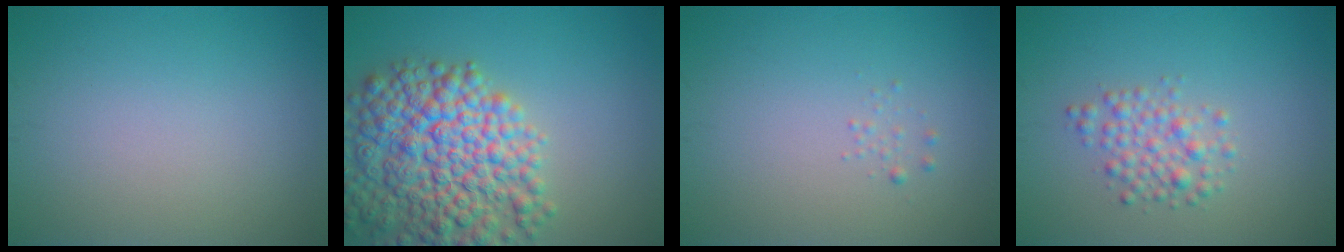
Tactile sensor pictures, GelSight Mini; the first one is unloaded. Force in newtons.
{"total": 10.3, "press": 10.3, "slide": 0.5}
{"total": 0.6, "press": 0.6, "slide": 0.0}
{"total": 2.6, "press": 2.6, "slide": 0.1}